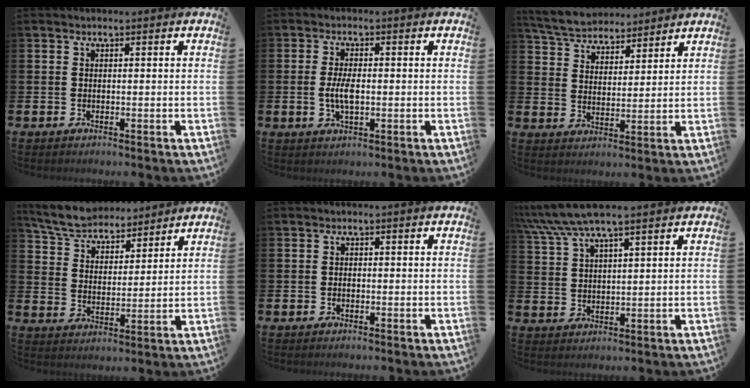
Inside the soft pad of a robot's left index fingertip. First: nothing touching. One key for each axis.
{"total": 3.9, "fx": -0.3, "fy": 1.6, "fz": 3.5, "tx": -0.070, "ty": 0.000, "tz": -0.009}
{"total": 5.8, "fx": 5.6, "fy": 1.3, "fz": 0.4, "tx": -0.037, "ty": -0.027, "tz": 0.103}
{"total": 6.3, "fx": 6.1, "fy": 1.6, "fz": 0.8, "tx": -0.051, "ty": -0.032, "tz": 0.109}
{"total": 0.6, "fx": -0.4, "fy": 0.4, "fz": 0.2, "tx": -0.010, "ty": 0.005, "tz": -0.008}
{"total": 6.7, "fx": 5.7, "fy": 0.9, "fz": 3.3, "tx": -0.081, "ty": -0.015, "tz": 0.103}